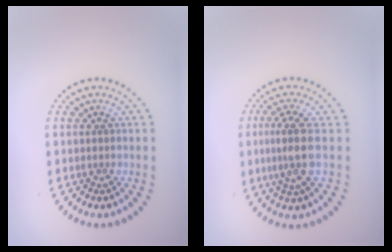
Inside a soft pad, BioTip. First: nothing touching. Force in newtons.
{"total": 3.2, "press": 2.6, "slide": 1.8}